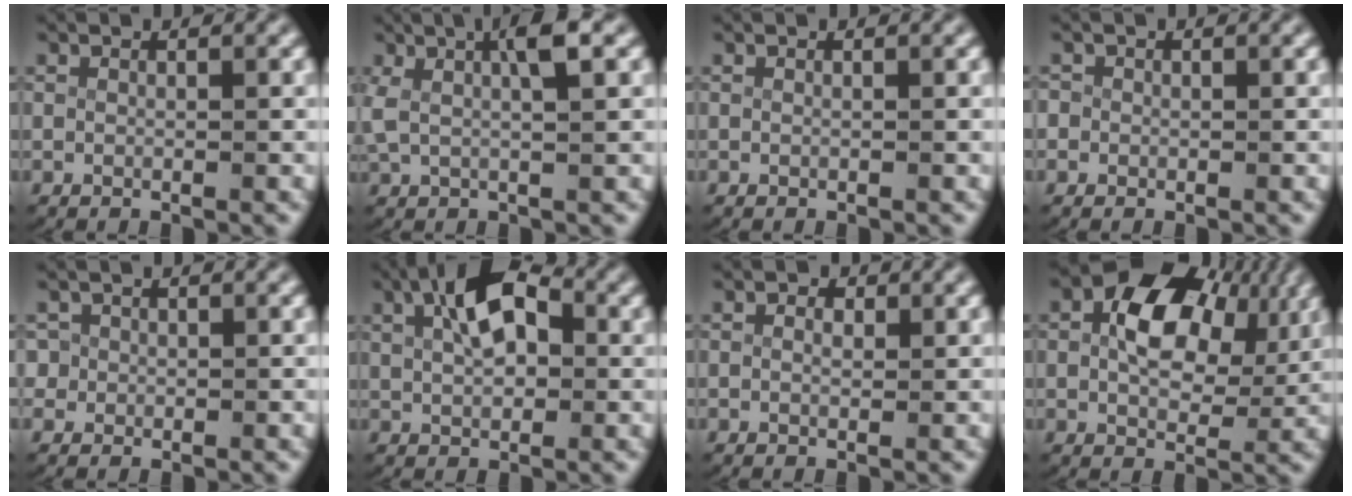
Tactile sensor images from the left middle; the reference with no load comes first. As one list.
[{"total": 5.3, "force": [2.1, 2.4, 4.2], "torque": [-0.085, 0.009, 0.033]}, {"total": 0.0}, {"total": 1.5, "force": [-0.1, 1.5, 0.3], "torque": [-0.015, -0.005, -0.003]}, {"total": 2.3, "force": [0.3, 2.2, 0.6], "torque": [-0.025, -0.009, 0.008]}, {"total": 6.4, "force": [2.1, 3.4, 5.0], "torque": [-0.091, -0.002, 0.038]}, {"total": 0.9, "force": [0.2, 0.6, 0.6], "torque": [-0.011, -0.007, 0.005]}, {"total": 8.6, "force": [2.6, 5.3, 6.3], "torque": [-0.102, 0.005, 0.035]}]